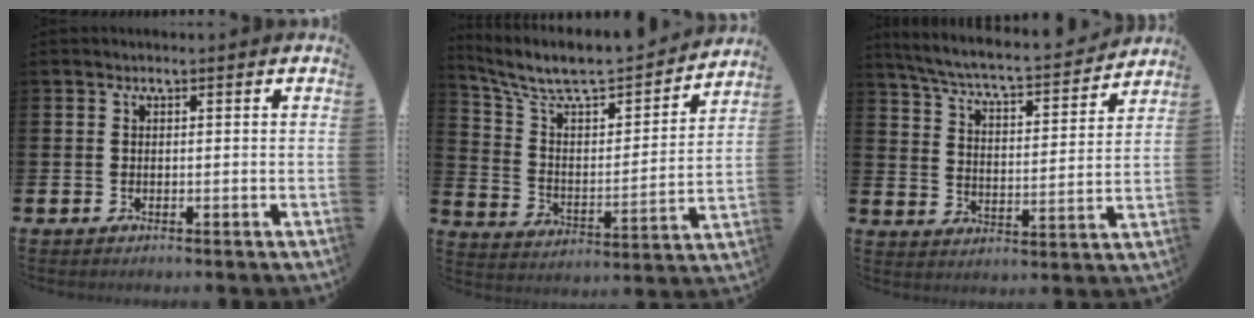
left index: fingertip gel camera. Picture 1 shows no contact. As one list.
[{"total": 9.0, "force": [7.9, 2.3, 3.5], "torque": [-0.110, -0.056, 0.133]}, {"total": 6.2, "force": [5.7, 0.6, 2.3], "torque": [-0.074, -0.046, 0.092]}]